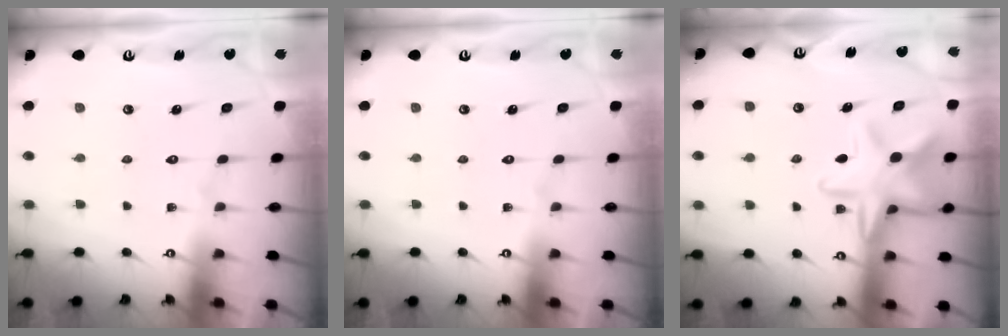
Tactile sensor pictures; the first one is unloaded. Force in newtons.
{"total": 0.0}
{"total": 13.3, "press": 13.2, "slide": 0.9}